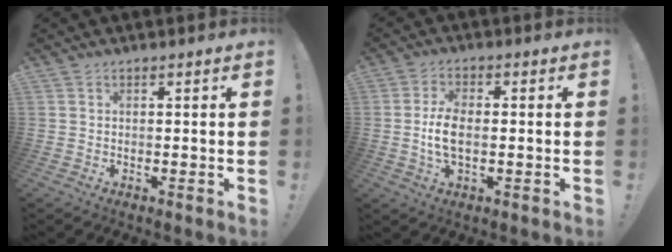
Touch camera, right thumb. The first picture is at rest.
{"total": 7.2, "force": [-0.6, 3.2, 6.4], "torque": [-0.128, -0.006, -0.013]}